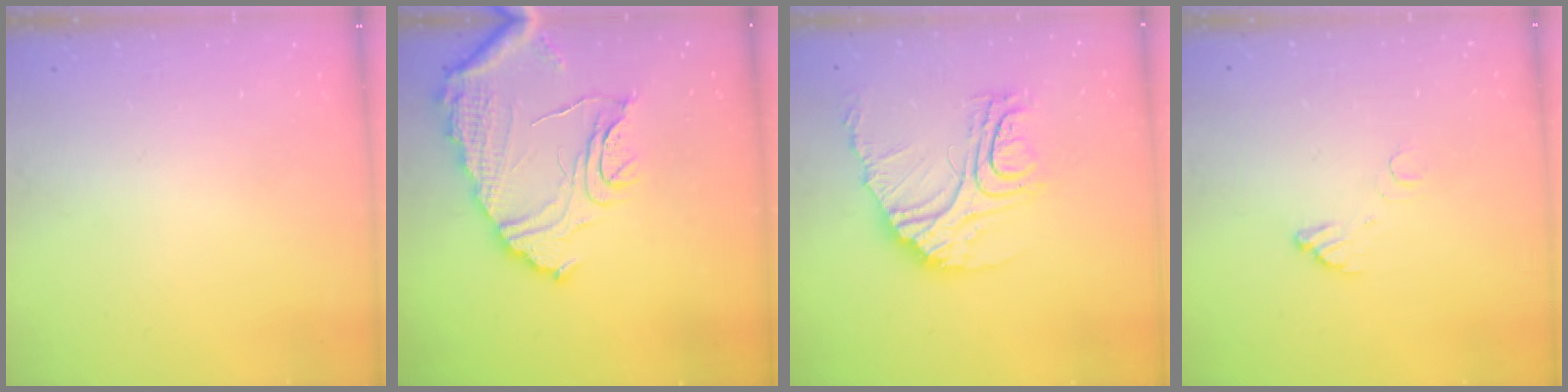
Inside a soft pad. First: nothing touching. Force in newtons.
{"total": 16.7, "press": 16.6, "slide": 1.3}
{"total": 18.5, "press": 18.4, "slide": 2.1}
{"total": 3.5, "press": 3.5, "slide": 0.2}